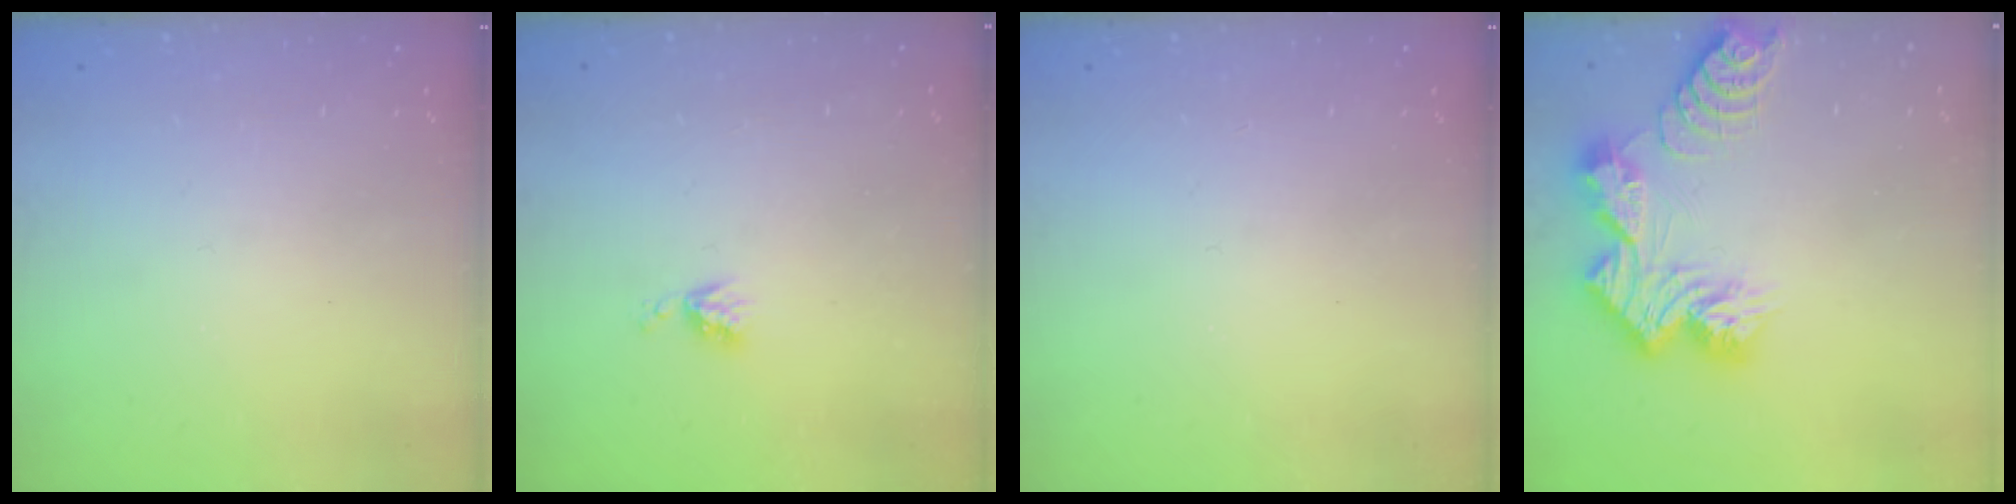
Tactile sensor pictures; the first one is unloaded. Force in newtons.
{"total": 4.0, "press": 4.0, "slide": 0.5}
{"total": 0.0}
{"total": 13.3, "press": 13.3, "slide": 1.3}